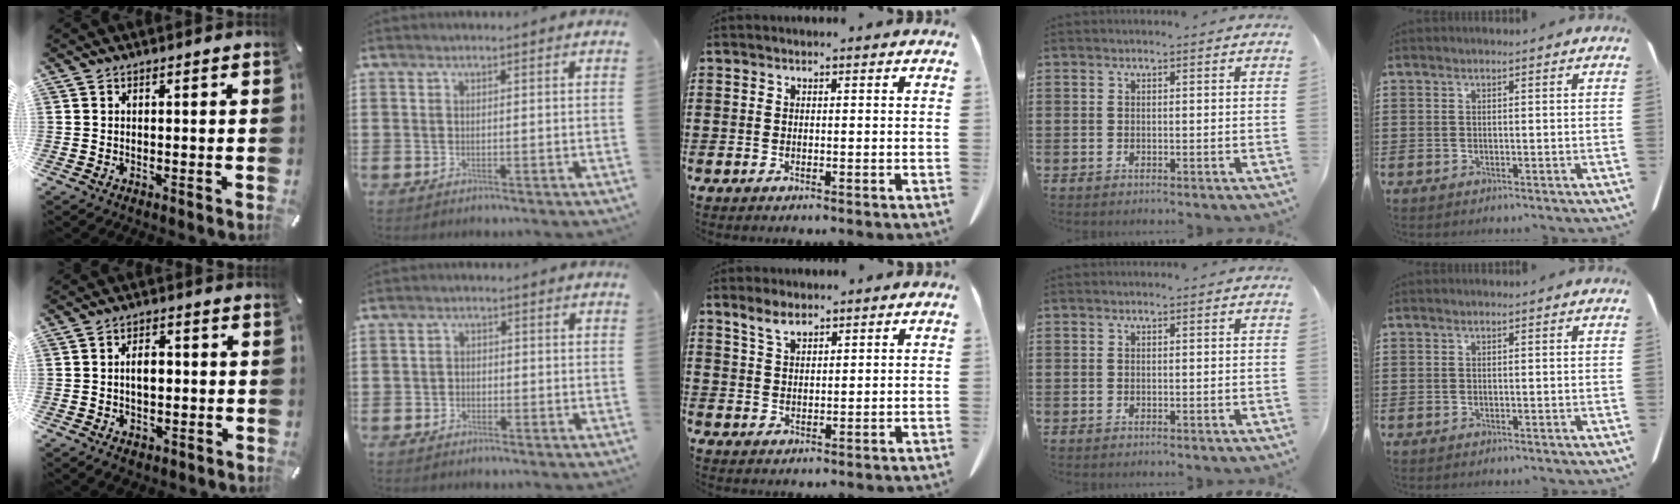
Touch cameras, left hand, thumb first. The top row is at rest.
{"thumb": {"total": 5.9, "force": [-0.6, 4.2, 4.1], "torque": [-0.053, 0.003, -0.014]}, "index": {"total": 1.4, "force": [-1.0, 0.9, 0.1], "torque": [-0.007, 0.003, -0.023]}, "middle": {"total": 3.4, "force": [2.4, 1.5, 1.8], "torque": [-0.042, 0.004, 0.045]}}